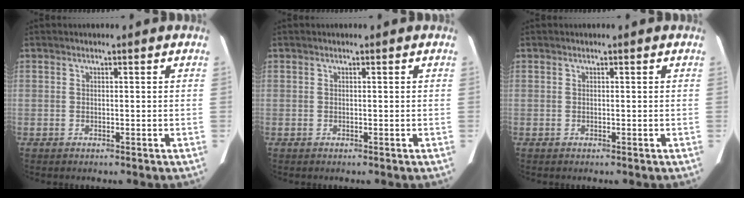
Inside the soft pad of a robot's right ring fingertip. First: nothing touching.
{"total": 0.0}
{"total": 0.0}